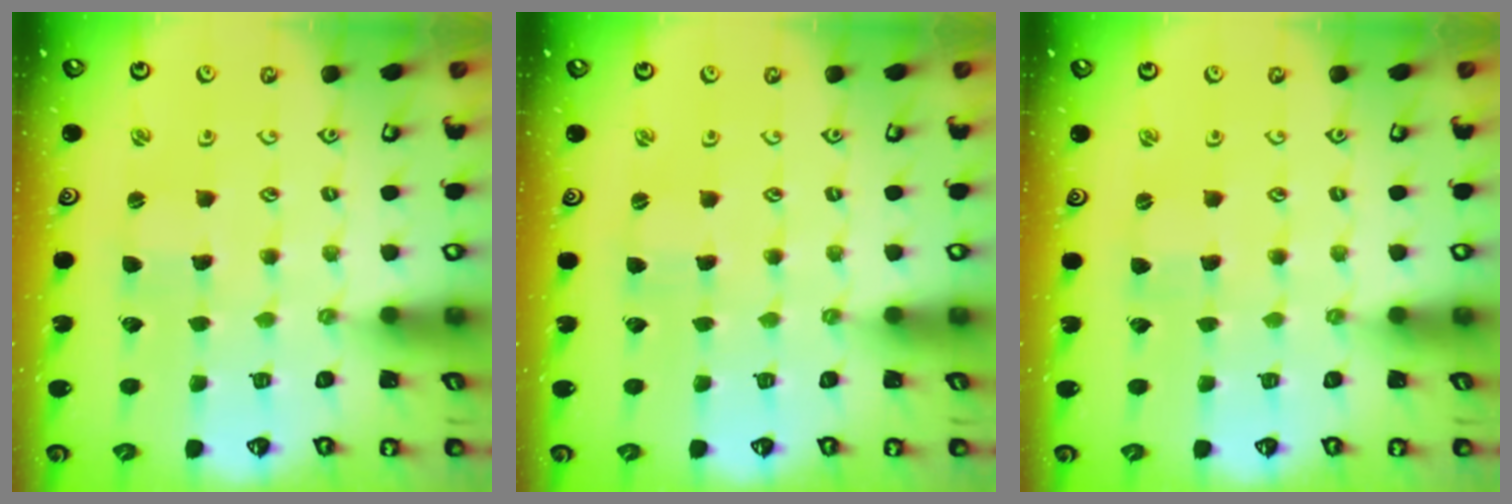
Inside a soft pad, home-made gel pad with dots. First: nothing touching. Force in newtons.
{"total": 0.0}
{"total": 0.0}